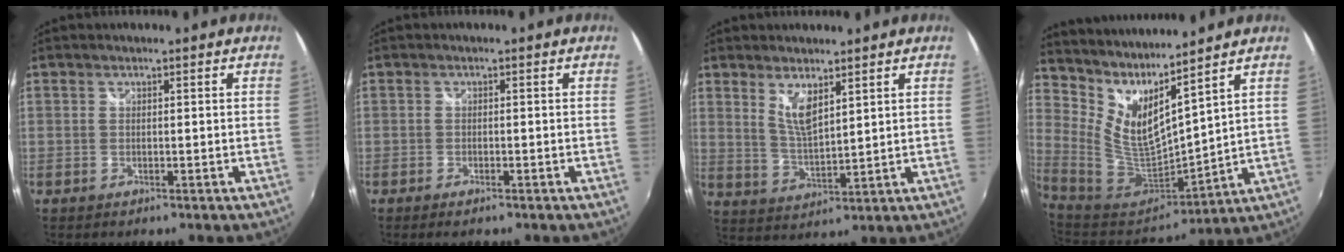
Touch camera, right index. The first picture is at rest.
{"total": 1.7, "force": [-1.3, 0.5, 1.0], "torque": [-0.023, -0.005, -0.025]}
{"total": 5.6, "force": [3.4, 1.6, 4.2], "torque": [-0.077, -0.010, 0.066]}
{"total": 11.0, "force": [8.3, 1.5, 7.1], "torque": [-0.133, -0.035, 0.174]}